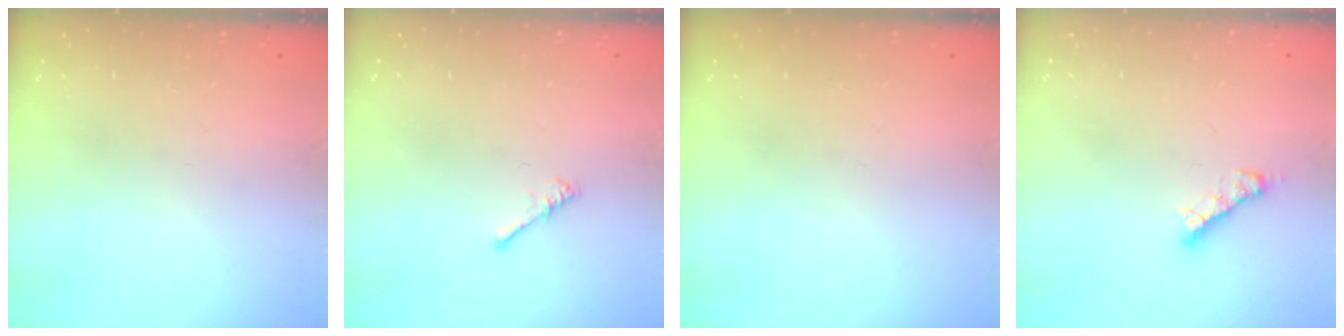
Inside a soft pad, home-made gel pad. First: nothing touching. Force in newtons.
{"total": 0.0}
{"total": 0.0}
{"total": 4.8, "press": 4.8, "slide": 0.3}